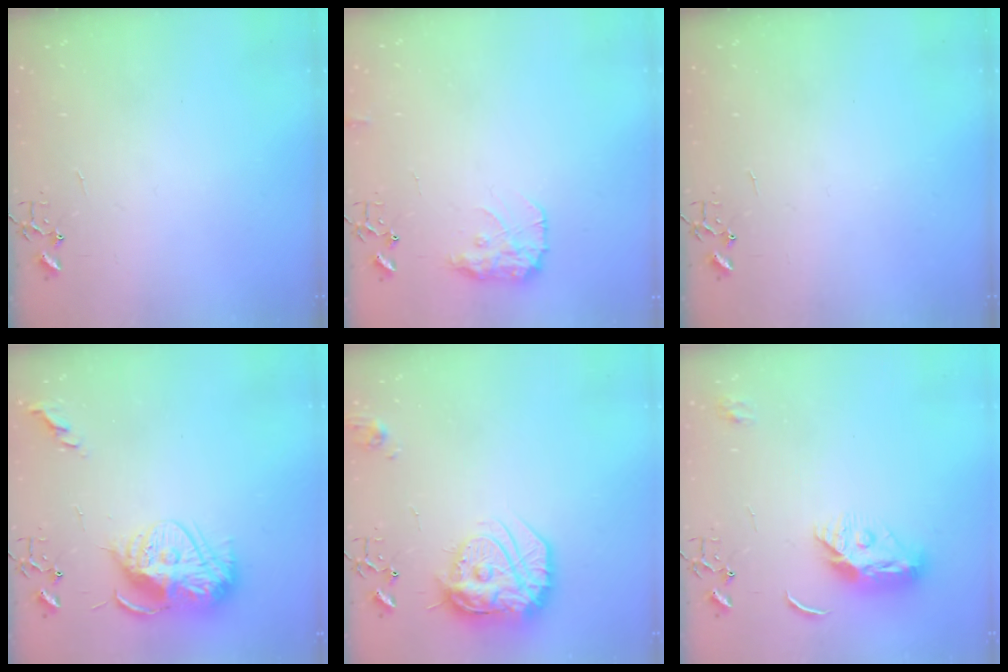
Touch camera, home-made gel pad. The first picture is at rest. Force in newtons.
{"total": 10.8, "press": 10.8, "slide": 0.4}
{"total": 0.0}
{"total": 15.6, "press": 15.6, "slide": 1.2}
{"total": 19.3, "press": 19.2, "slide": 1.7}
{"total": 11.3, "press": 11.3, "slide": 0.7}